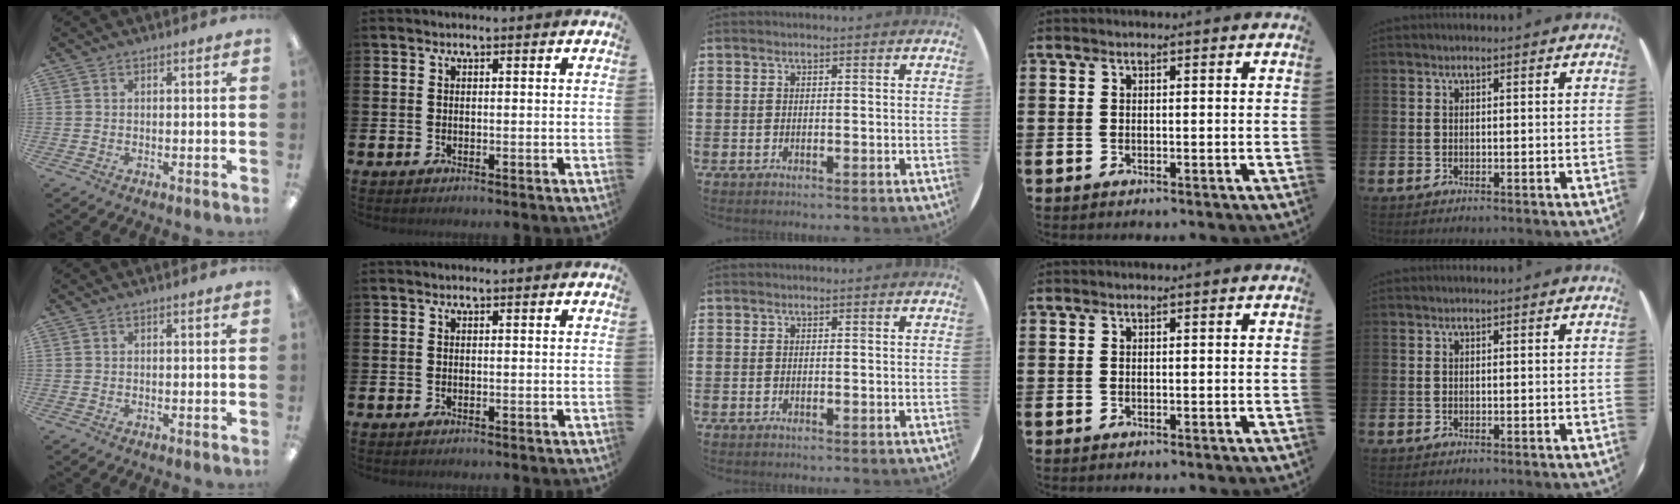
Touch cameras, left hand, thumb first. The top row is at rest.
{}